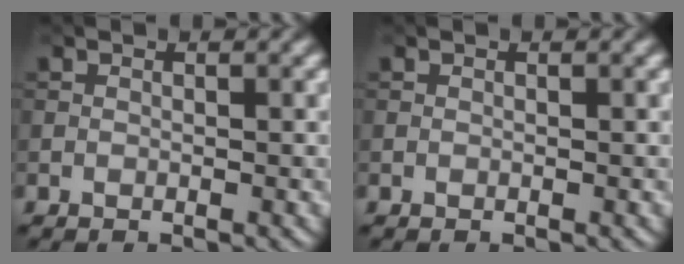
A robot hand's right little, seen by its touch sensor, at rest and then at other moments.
{"total": 0.0}